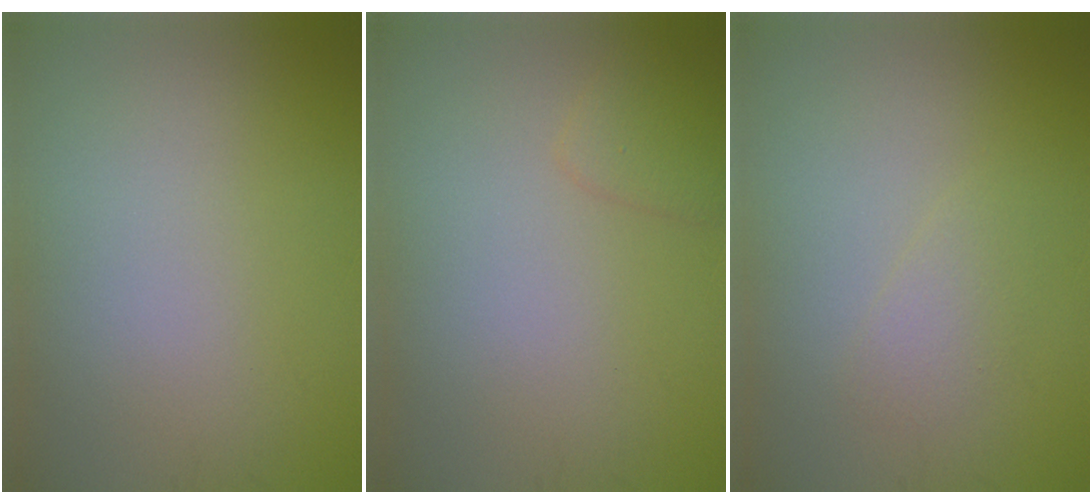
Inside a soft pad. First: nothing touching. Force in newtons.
{"total": 1.5, "press": 1.5, "slide": 0.0}
{"total": 1.3, "press": 1.3, "slide": 0.2}